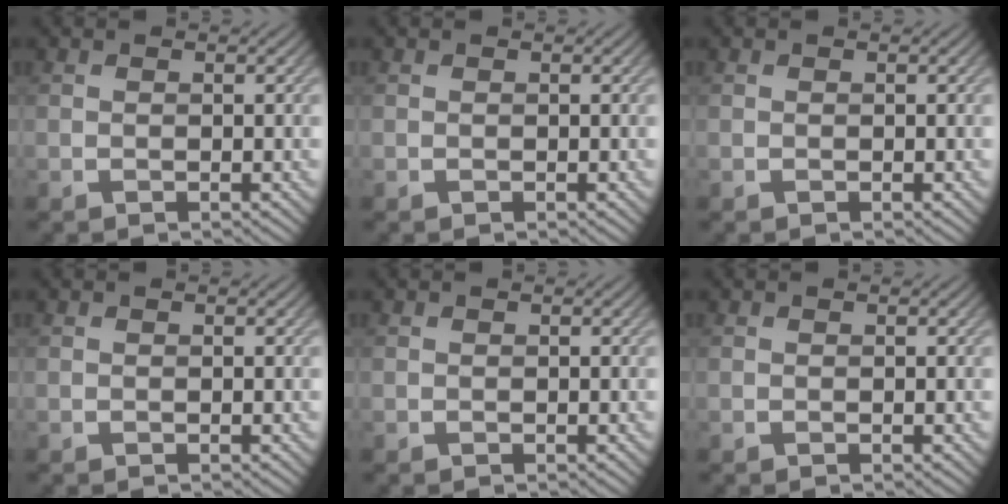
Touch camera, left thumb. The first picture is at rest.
{"total": 0.0}
{"total": 0.0}
{"total": 0.0}
{"total": 0.0}
{"total": 0.0}